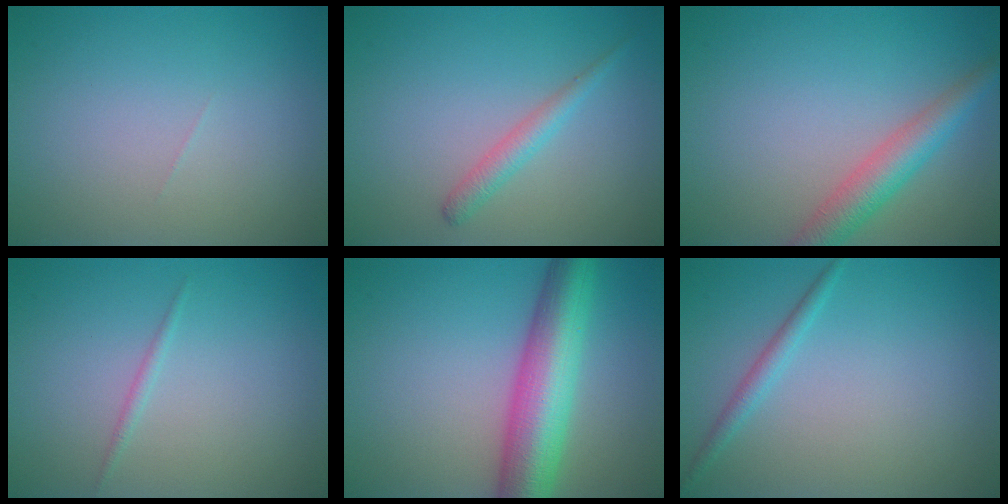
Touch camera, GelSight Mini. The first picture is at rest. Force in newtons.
{"total": 1.8, "press": 1.8, "slide": 0.1}
{"total": 3.9, "press": 3.9, "slide": 0.1}
{"total": 0.7, "press": 0.7, "slide": 0.1}
{"total": 8.5, "press": 8.5, "slide": 0.2}
{"total": 1.4, "press": 1.4, "slide": 0.0}